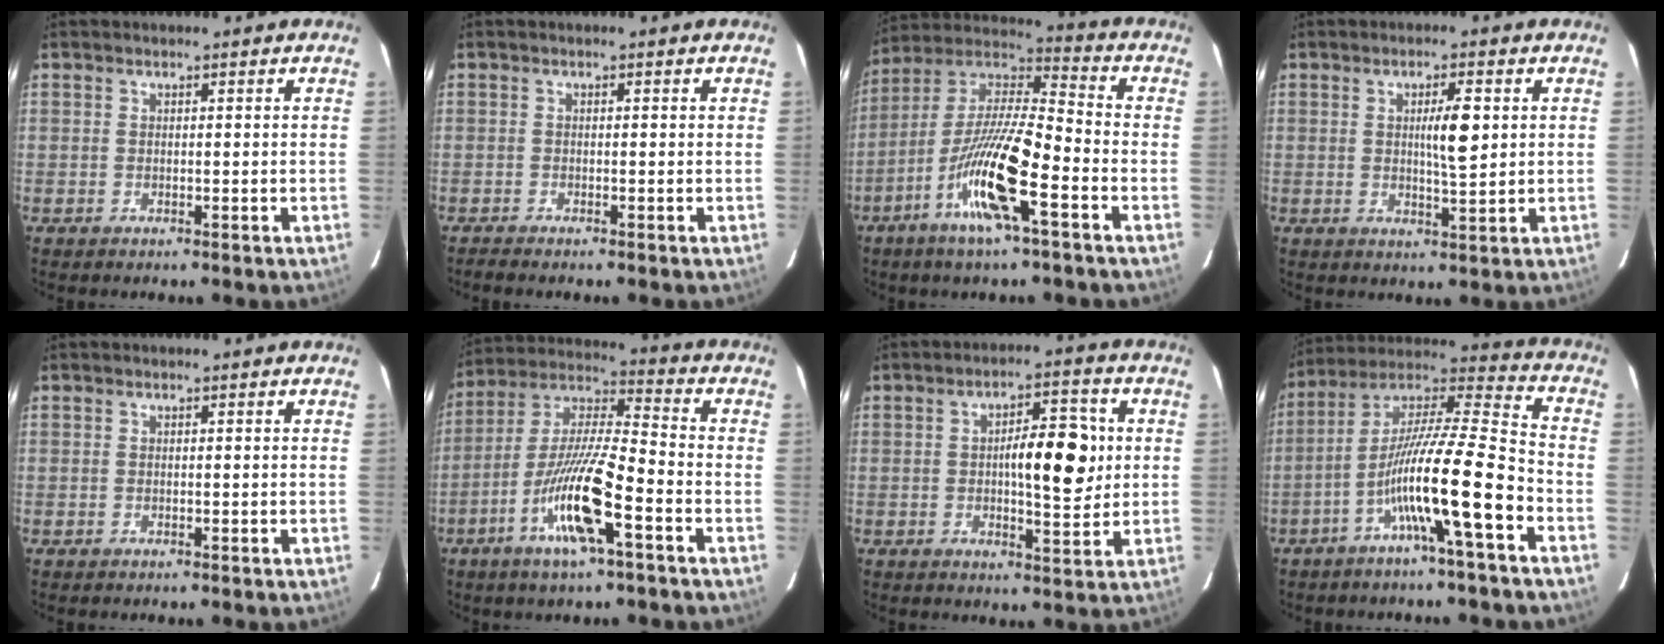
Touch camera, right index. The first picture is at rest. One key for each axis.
{"total": 1.3, "fx": -1.0, "fy": -0.1, "fz": 0.7, "tx": -0.013, "ty": -0.002, "tz": -0.019}
{"total": 15.9, "fx": -6.8, "fy": 1.5, "fz": 14.3, "tx": -0.283, "ty": -0.006, "tz": -0.129}
{"total": 4.9, "fx": 1.0, "fy": 0.6, "fz": 4.8, "tx": -0.080, "ty": 0.000, "tz": 0.015}
{"total": 0.0}
{"total": 14.8, "fx": -6.3, "fy": 1.4, "fz": 13.4, "tx": -0.266, "ty": -0.007, "tz": -0.118}
{"total": 9.3, "fx": 0.7, "fy": 2.8, "fz": 8.8, "tx": -0.131, "ty": 0.011, "tz": 0.012}
{"total": 15.7, "fx": -6.5, "fy": -0.2, "fz": 14.2, "tx": -0.258, "ty": 0.008, "tz": -0.120}